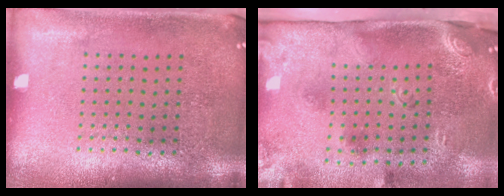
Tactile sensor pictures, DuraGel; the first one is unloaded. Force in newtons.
{"total": 3.0, "press": 1.9, "slide": 2.3}